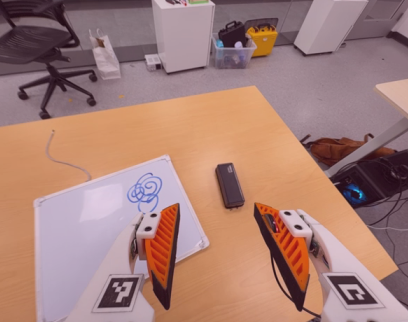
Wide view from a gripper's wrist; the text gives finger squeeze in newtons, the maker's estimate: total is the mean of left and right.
{"total": 0.0}